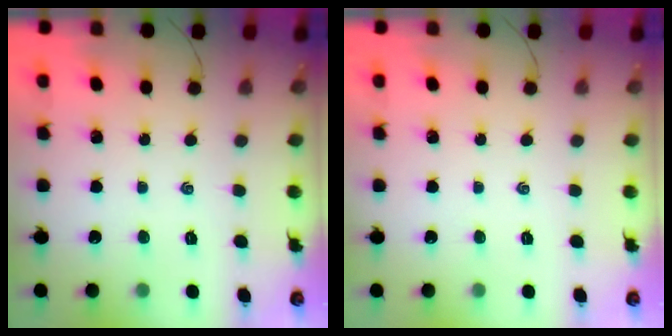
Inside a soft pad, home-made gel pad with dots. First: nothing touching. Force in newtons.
{"total": 0.0}